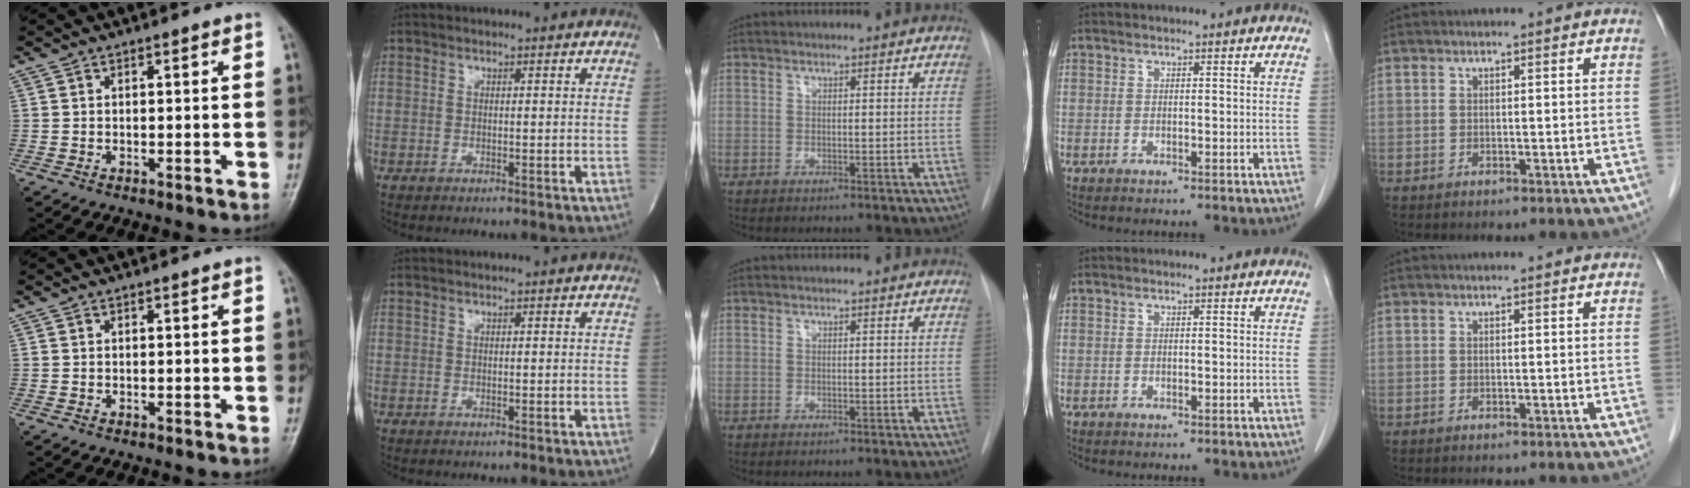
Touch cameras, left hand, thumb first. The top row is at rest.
{}